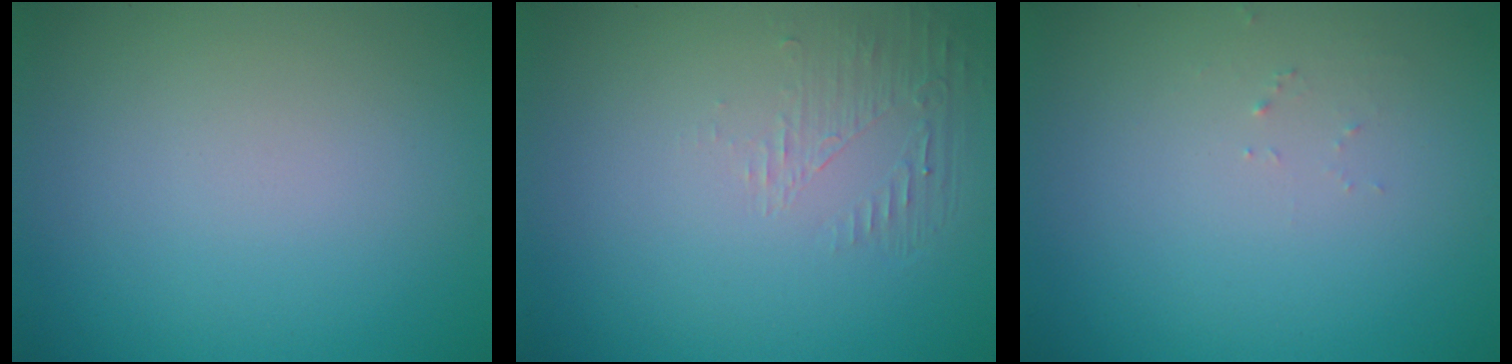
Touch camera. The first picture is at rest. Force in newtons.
{"total": 1.3, "press": 0.0, "slide": 1.3}
{"total": 0.7, "press": 0.7, "slide": 0.1}